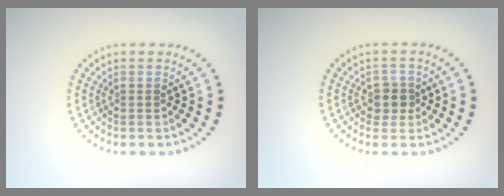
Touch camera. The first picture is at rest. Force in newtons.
{"total": 1.8, "press": 1.6, "slide": 0.9}